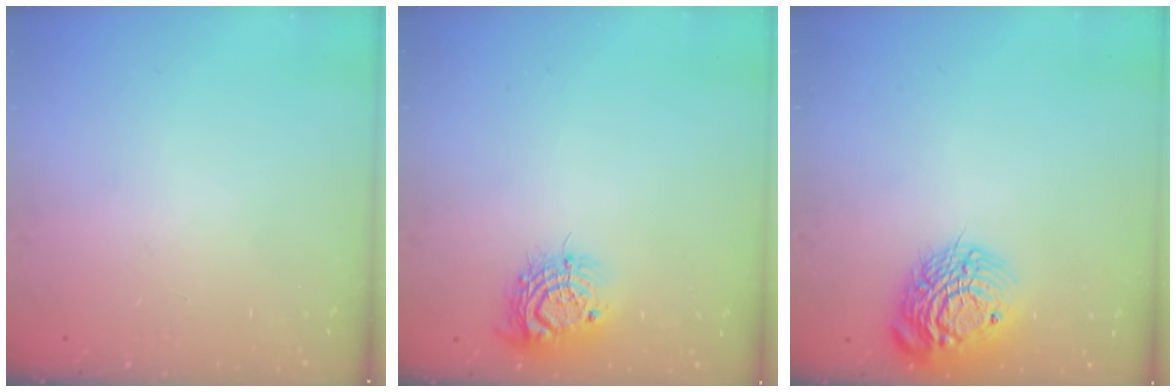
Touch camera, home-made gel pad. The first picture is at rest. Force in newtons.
{"total": 11.0, "press": 11.0, "slide": 0.7}
{"total": 15.8, "press": 15.7, "slide": 1.3}